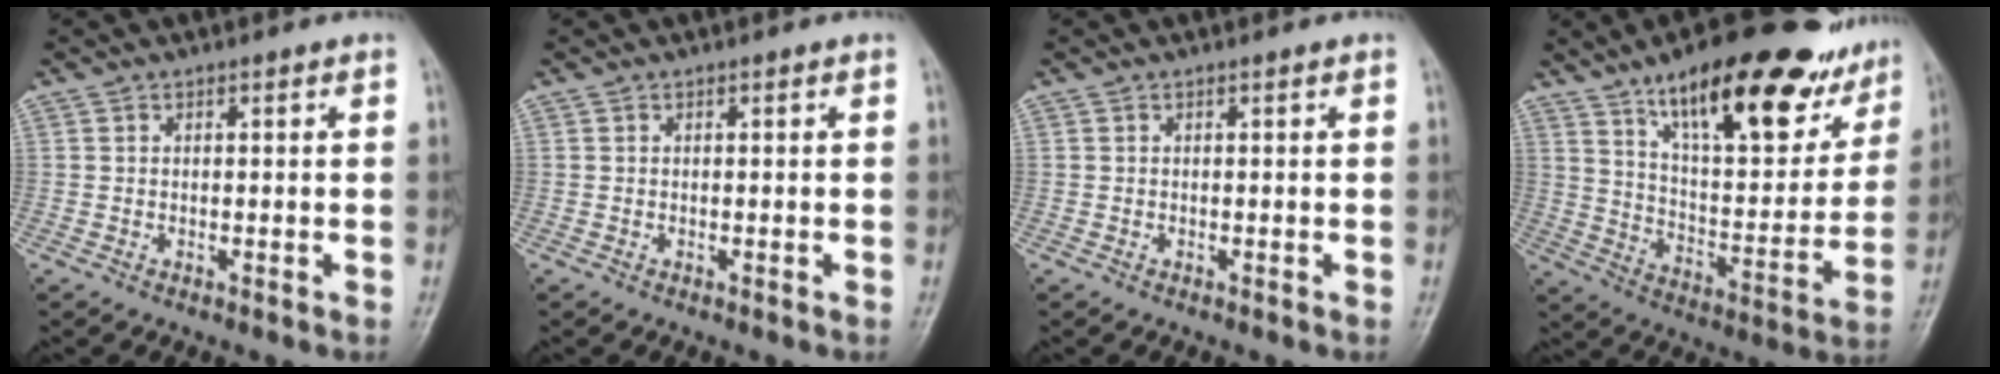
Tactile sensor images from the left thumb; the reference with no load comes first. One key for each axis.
{"total": 0.0}
{"total": 0.0}
{"total": 26.0, "fx": 16.6, "fy": 9.4, "fz": 17.6, "tx": -0.208, "ty": -0.049, "tz": 0.258}